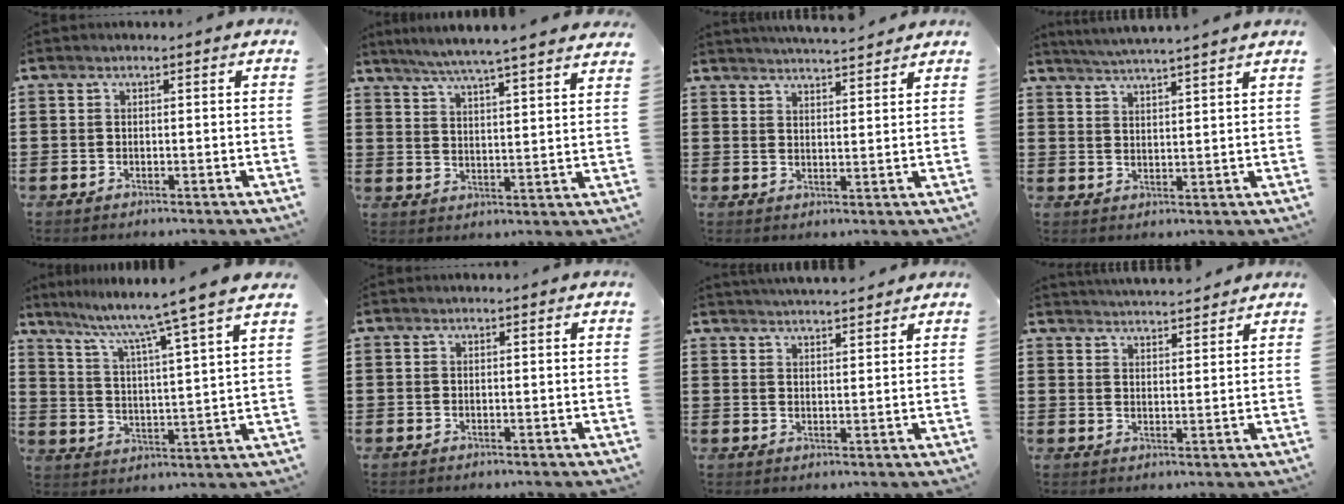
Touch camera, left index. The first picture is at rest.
{"total": 5.5, "force": [5.0, -1.0, 2.1], "torque": [-0.058, -0.031, 0.085]}
{"total": 3.5, "force": [3.5, -0.3, 0.3], "torque": [-0.017, -0.016, 0.062]}
{"total": 3.8, "force": [3.6, -1.0, 0.7], "torque": [-0.026, -0.019, 0.064]}
{"total": 7.8, "force": [6.6, -1.8, 3.8], "torque": [-0.101, -0.050, 0.100]}
{"total": 0.0}
{"total": 3.1, "force": [3.1, 0.0, 0.2], "torque": [-0.014, -0.011, 0.057]}
{"total": 3.3, "force": [3.3, -0.1, 0.0], "torque": [-0.010, -0.015, 0.060]}